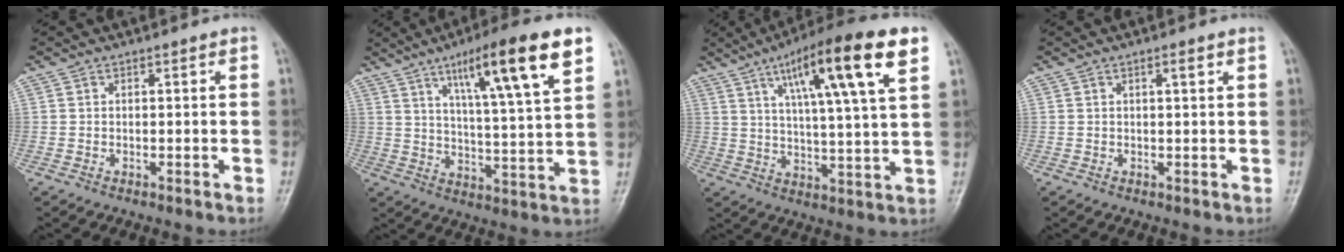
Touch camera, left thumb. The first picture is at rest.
{"total": 17.2, "force": [9.0, 2.2, 14.5], "torque": [-0.222, -0.030, 0.140]}
{"total": 18.6, "force": [8.7, 2.8, 16.2], "torque": [-0.249, -0.015, 0.134]}
{"total": 1.5, "force": [0.7, 0.2, 1.3], "torque": [-0.022, -0.002, 0.011]}